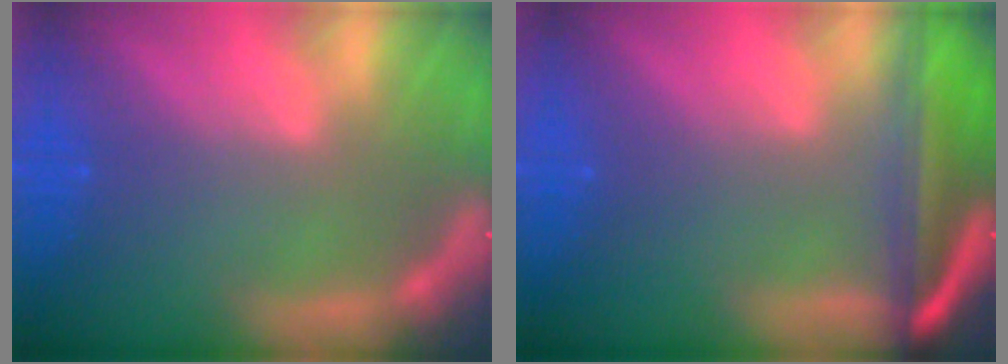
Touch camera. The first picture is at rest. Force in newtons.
{"total": 9.5}